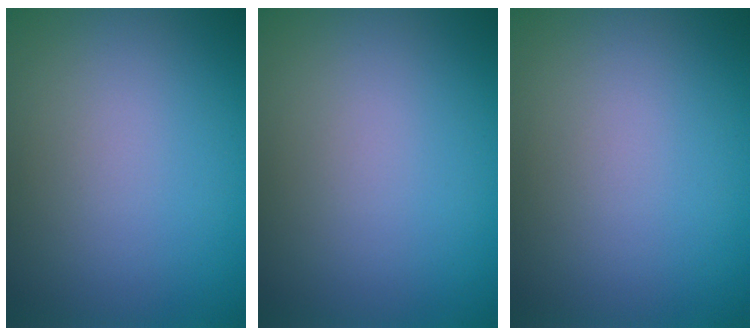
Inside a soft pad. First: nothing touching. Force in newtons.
{"total": 0.0}
{"total": 0.0}